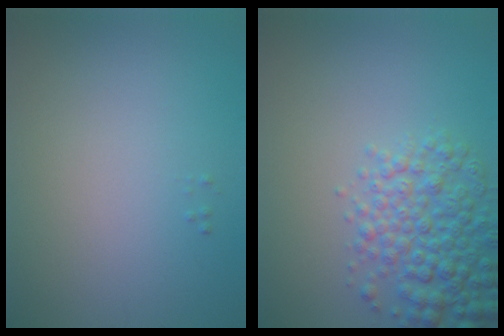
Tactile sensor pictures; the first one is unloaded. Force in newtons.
{"total": 5.5, "press": 5.4, "slide": 0.2}